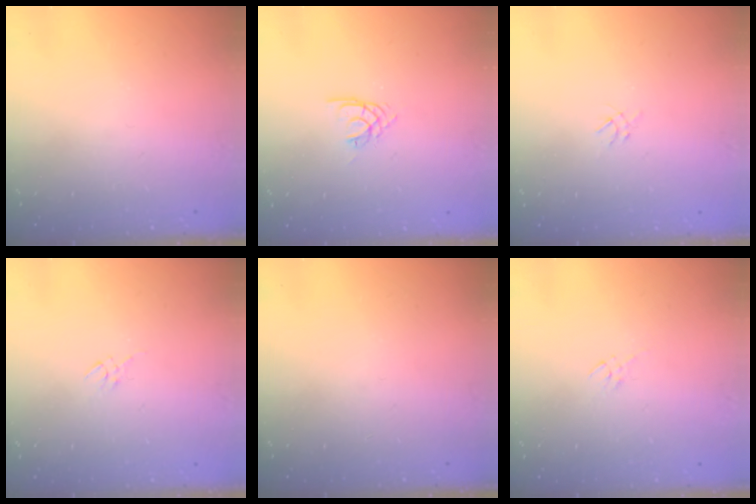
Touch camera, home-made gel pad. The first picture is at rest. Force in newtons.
{"total": 1.4, "press": 1.3, "slide": 0.3}
{"total": 1.2, "press": 1.1, "slide": 0.5}
{"total": 2.7, "press": 2.7, "slide": 0.5}
{"total": 0.0}
{"total": 2.7, "press": 2.5, "slide": 0.9}